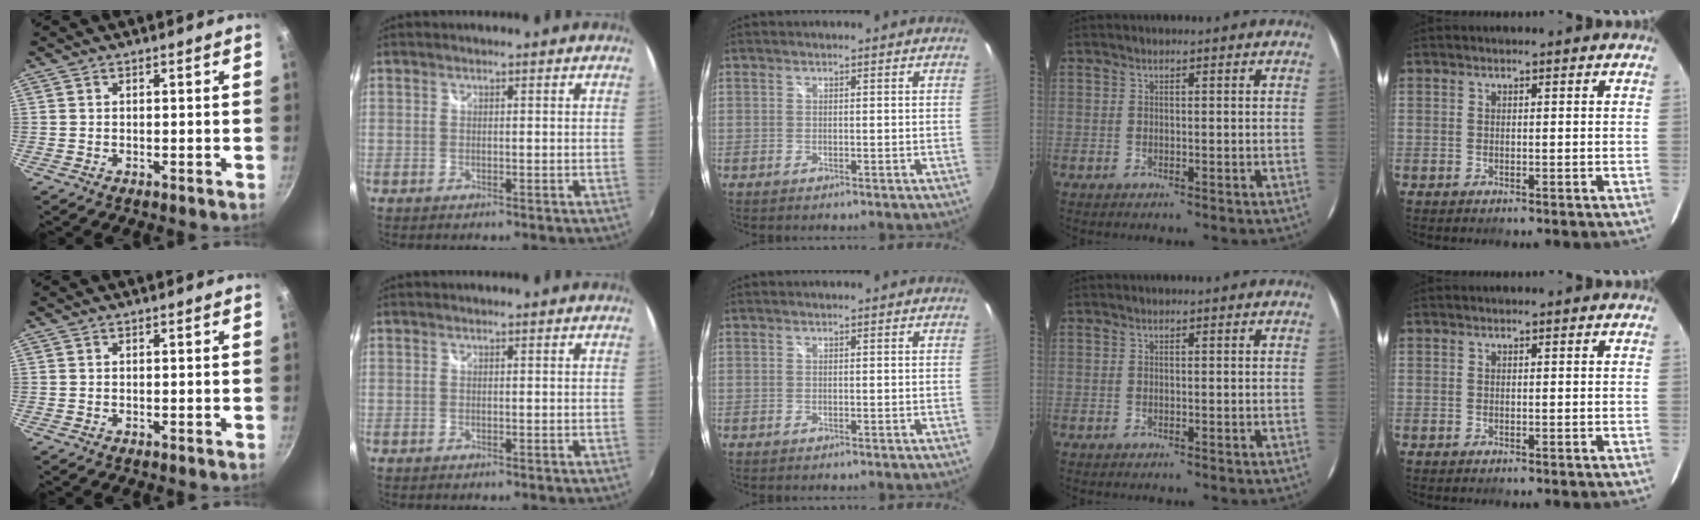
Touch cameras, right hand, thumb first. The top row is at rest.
{}